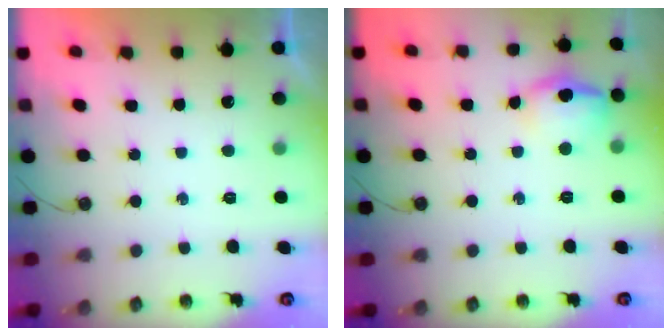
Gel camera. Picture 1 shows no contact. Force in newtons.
{"total": 13.1, "press": 11.5, "slide": 6.3}